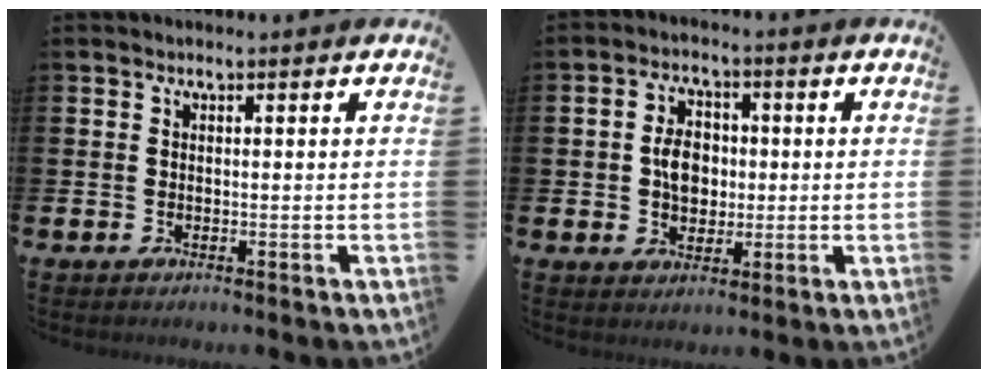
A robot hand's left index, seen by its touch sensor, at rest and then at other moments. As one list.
[{"total": 4.9, "force": [0.2, 3.7, 3.2], "torque": [-0.055, 0.011, -0.003]}]